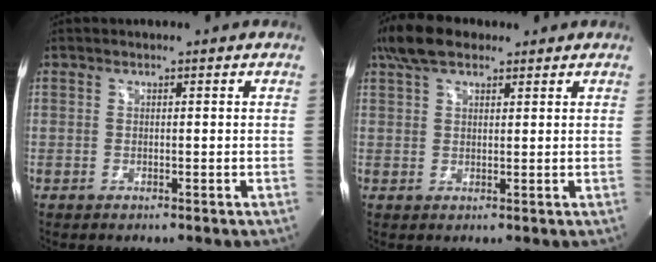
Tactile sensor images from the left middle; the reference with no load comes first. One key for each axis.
{"total": 6.5, "fx": 4.6, "fy": 2.7, "fz": 3.7, "tx": -0.082, "ty": 0.029, "tz": 0.088}